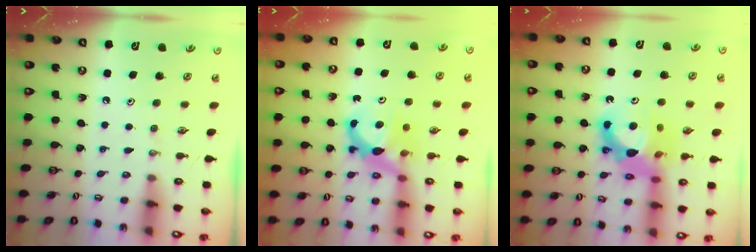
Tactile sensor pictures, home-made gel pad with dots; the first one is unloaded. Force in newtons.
{"total": 7.1, "press": 7.1, "slide": 0.3}
{"total": 13.1, "press": 13.0, "slide": 1.9}